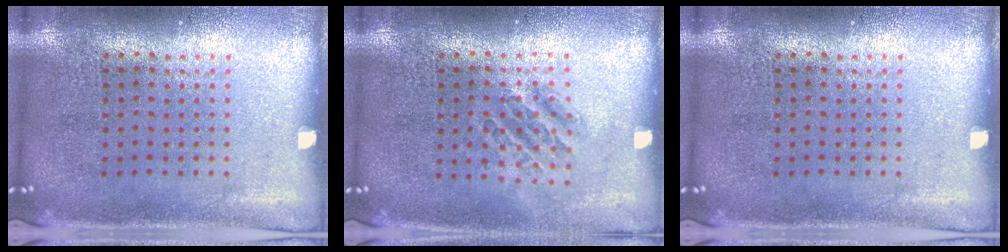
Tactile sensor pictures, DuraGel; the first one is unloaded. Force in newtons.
{"total": 1.1, "press": 1.0, "slide": 0.4}
{"total": 0.0}